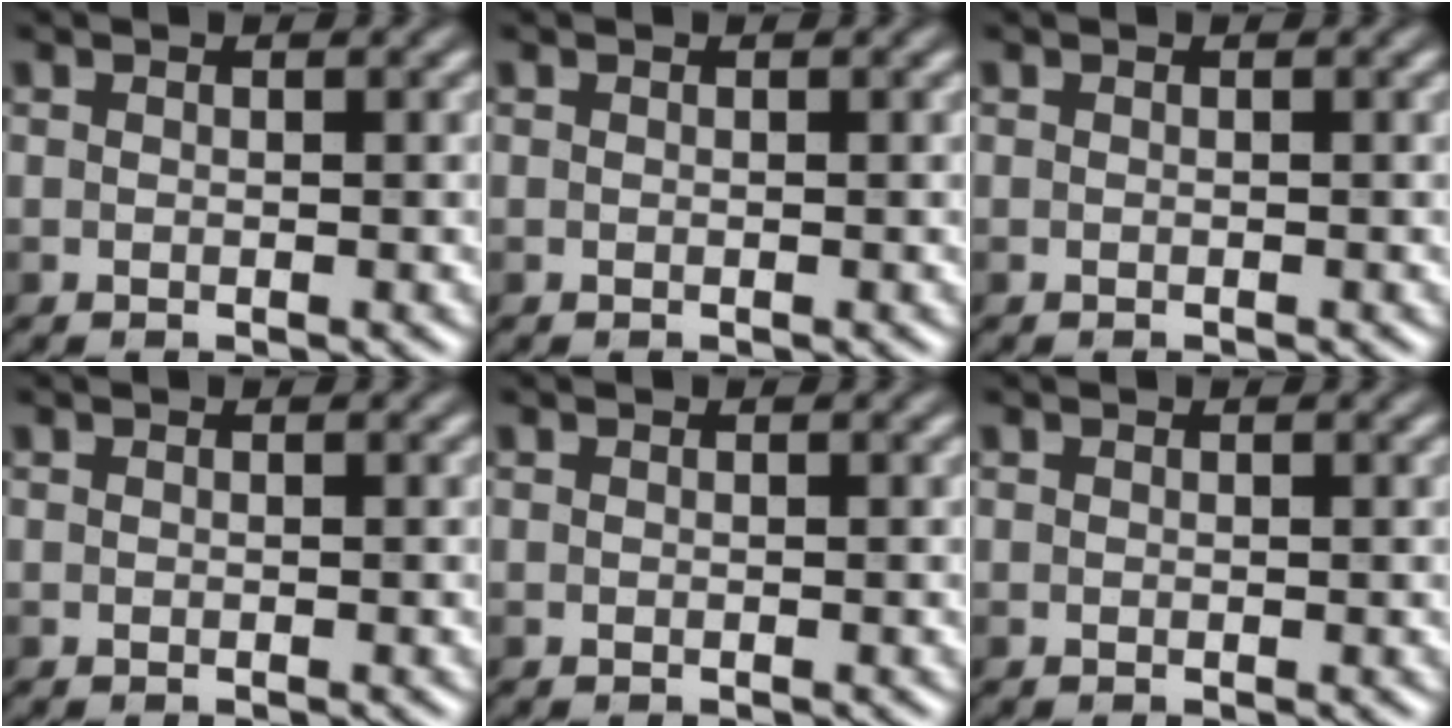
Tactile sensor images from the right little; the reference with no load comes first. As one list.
[{"total": 0.0}, {"total": 0.0}, {"total": 0.0}, {"total": 0.0}, {"total": 0.0}]